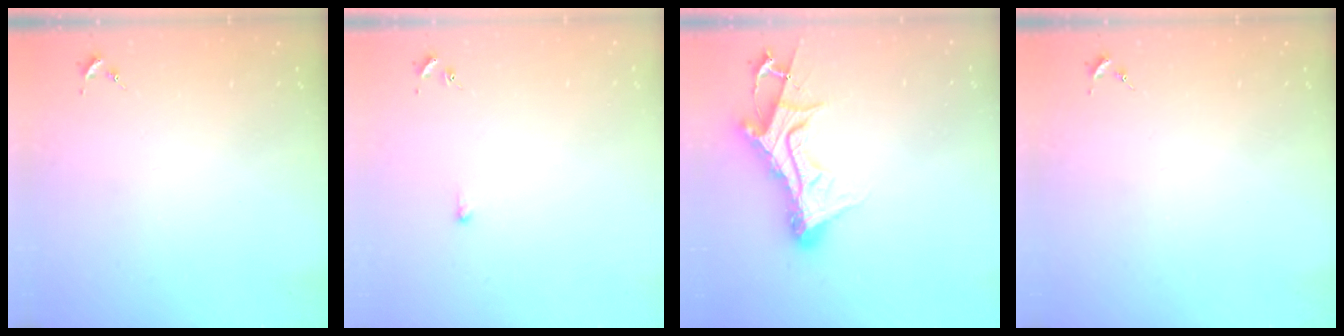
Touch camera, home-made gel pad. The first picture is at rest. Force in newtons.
{"total": 2.9, "press": 2.8, "slide": 0.6}
{"total": 13.9, "press": 13.9, "slide": 1.2}
{"total": 0.0}